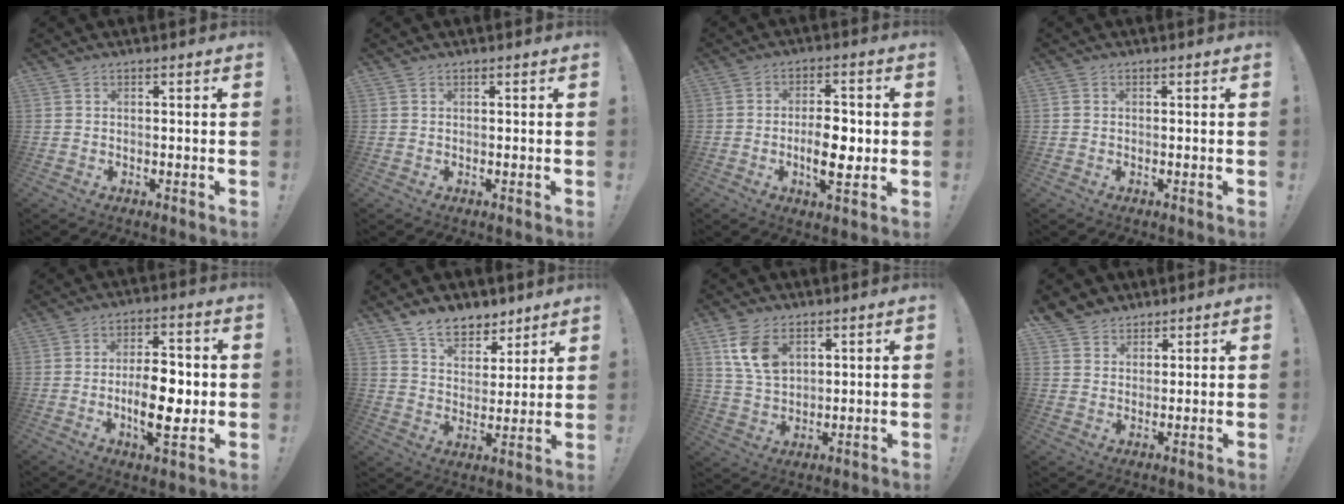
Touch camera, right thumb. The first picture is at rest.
{"total": 0.0}
{"total": 9.8, "force": [-1.8, 4.0, 8.8], "torque": [-0.134, -0.001, -0.034]}
{"total": 0.6, "force": [0.0, 0.6, 0.2], "torque": [-0.002, 0.002, 0.000]}
{"total": 13.0, "force": [-2.0, 5.5, 11.6], "torque": [-0.186, -0.004, -0.042]}
{"total": 9.9, "force": [7.9, 5.3, 2.8], "torque": [-0.050, -0.058, 0.155]}
{"total": 10.3, "force": [5.1, 6.4, 6.2], "torque": [-0.115, -0.014, 0.099]}
{"total": 5.2, "force": [3.9, 3.5, 0.1], "torque": [-0.006, -0.027, 0.077]}